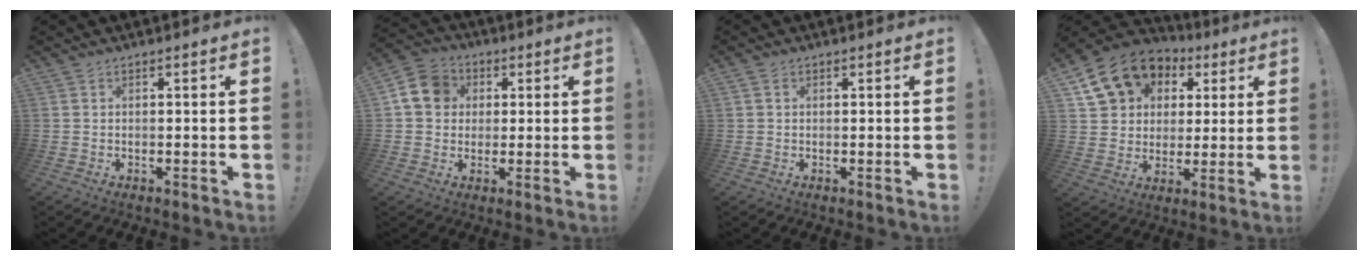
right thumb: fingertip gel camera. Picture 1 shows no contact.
{"total": 10.8, "force": [2.1, 9.4, 4.9], "torque": [-0.072, 0.007, 0.046]}
{"total": 0.7, "force": [0.3, 0.5, 0.3], "torque": [0.001, 0.000, 0.005]}
{"total": 15.9, "force": [7.9, 12.2, 6.4], "torque": [-0.102, -0.034, 0.163]}